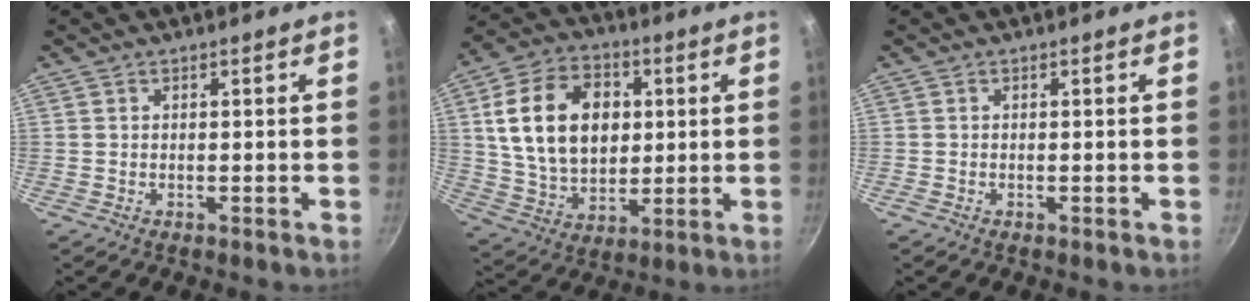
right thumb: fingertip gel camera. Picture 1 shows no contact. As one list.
[{"total": 19.3, "force": [3.5, 13.7, 13.1], "torque": [-0.210, 0.001, 0.063]}, {"total": 0.0}]